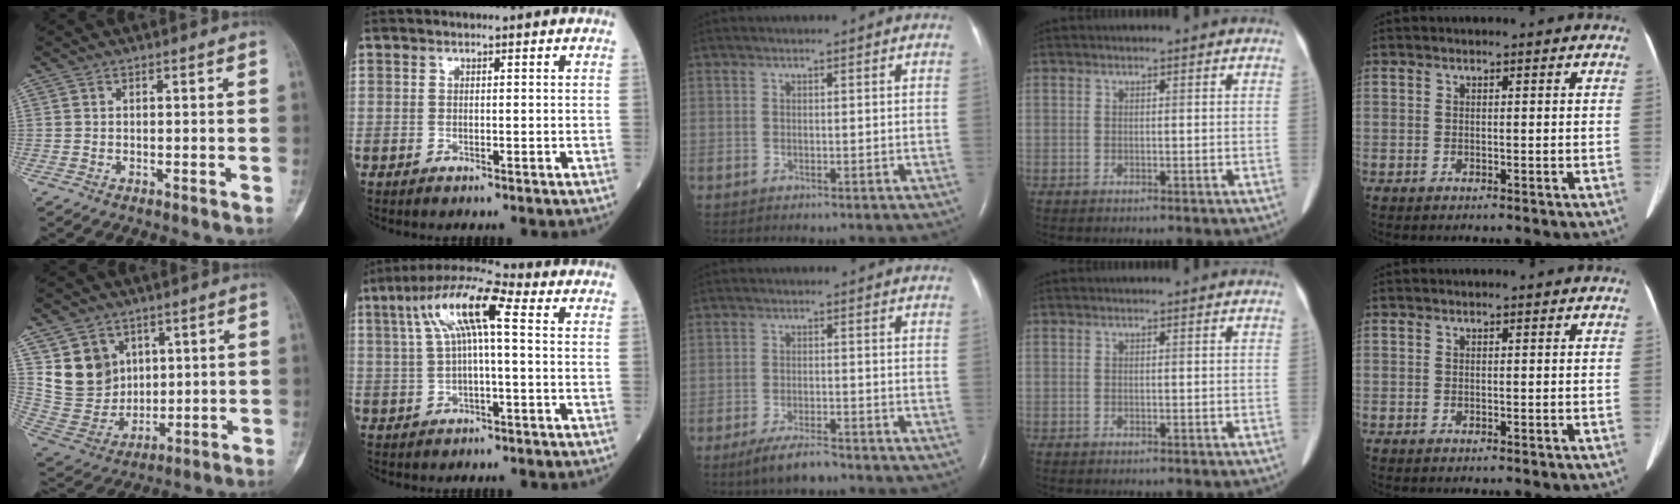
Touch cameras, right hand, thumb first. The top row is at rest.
{"thumb": {"total": 12.5, "force": [5.0, 10.4, 4.7], "torque": [-0.060, -0.023, 0.117]}, "index": {"total": 10.7, "force": [2.7, 1.9, 10.2], "torque": [-0.204, 0.038, 0.044]}, "middle": {"total": 5.0, "force": [-4.0, 1.0, 2.9], "torque": [-0.063, -0.008, -0.070]}}